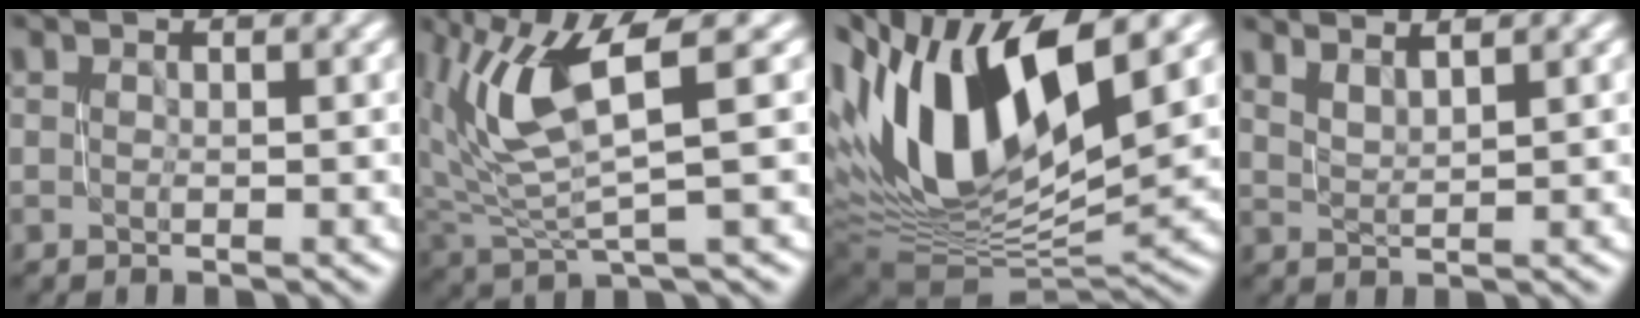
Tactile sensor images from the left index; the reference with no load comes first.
{"total": 7.2, "force": [2.6, 2.0, 6.5], "torque": [-0.146, 0.000, 0.054]}
{"total": 13.8, "force": [3.7, 6.8, 11.5], "torque": [-0.220, 0.007, 0.061]}
{"total": 2.6, "force": [2.4, 0.3, 0.8], "torque": [-0.008, 0.006, 0.038]}